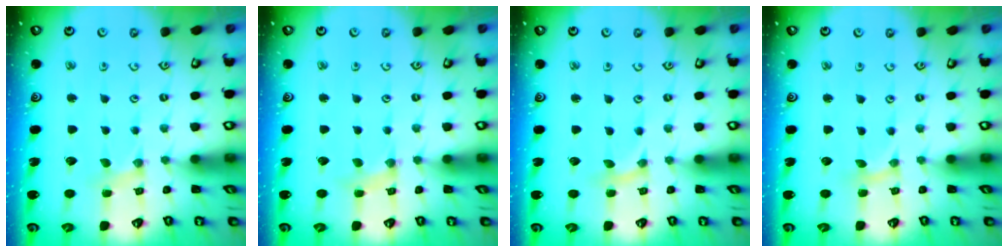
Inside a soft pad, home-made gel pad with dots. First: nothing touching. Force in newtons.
{"total": 0.8, "press": 0.8, "slide": 0.3}
{"total": 0.0}
{"total": 0.0}